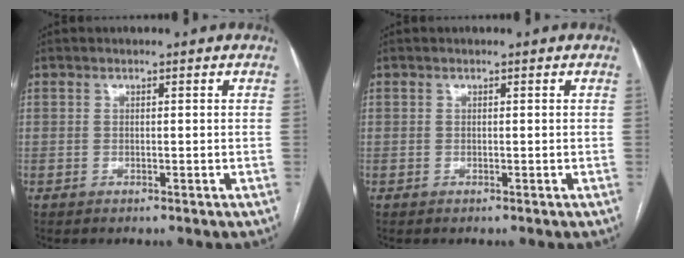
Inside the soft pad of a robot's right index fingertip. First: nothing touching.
{"total": 0.0}